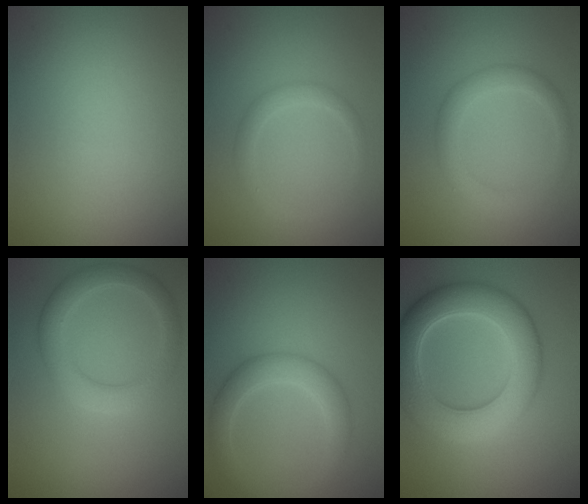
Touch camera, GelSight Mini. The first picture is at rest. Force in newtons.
{"total": 1.5, "press": 1.5, "slide": 0.1}
{"total": 2.7, "press": 2.7, "slide": 0.1}
{"total": 3.8, "press": 3.8, "slide": 0.1}
{"total": 3.5, "press": 3.5, "slide": 0.1}
{"total": 8.6, "press": 8.6, "slide": 0.2}